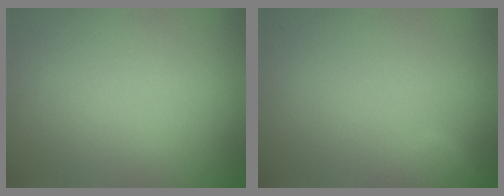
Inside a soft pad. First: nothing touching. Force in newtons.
{"total": 2.0, "press": 2.0, "slide": 0.2}